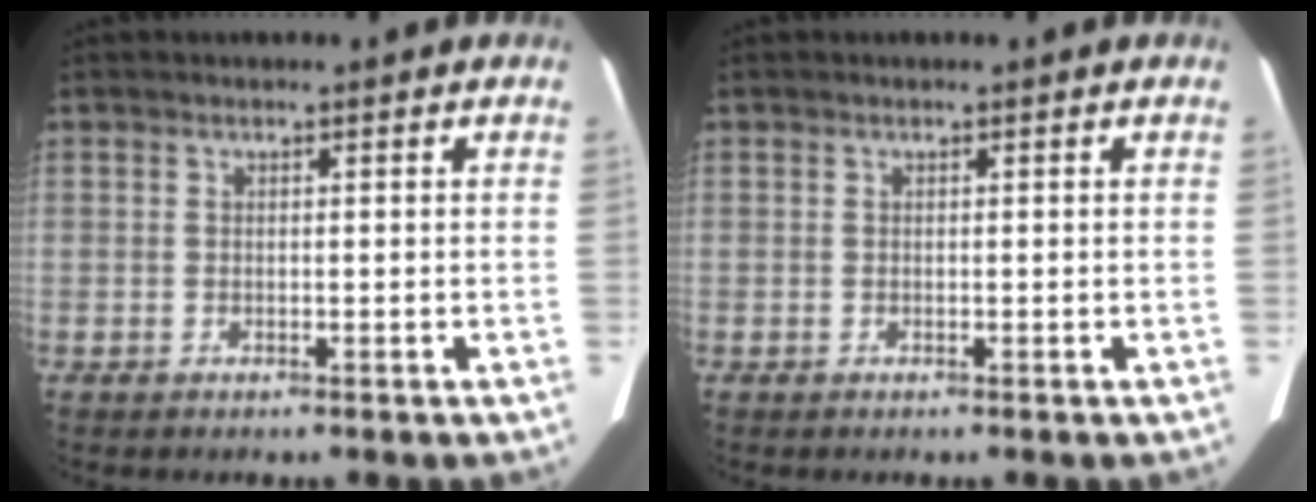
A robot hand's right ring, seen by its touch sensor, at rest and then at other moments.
{"total": 0.0}